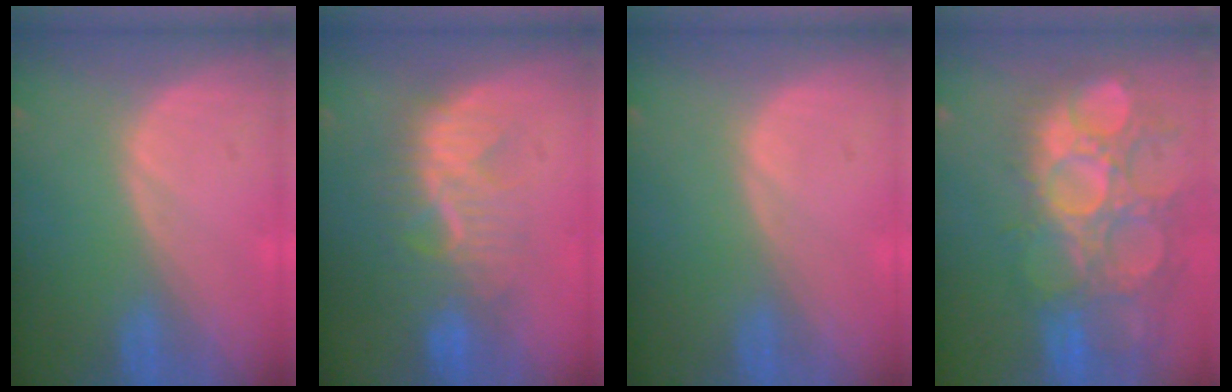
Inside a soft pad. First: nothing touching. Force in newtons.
{"total": 8.6, "press": 8.0, "slide": 2.9}
{"total": 0.0}
{"total": 14.2, "press": 12.7, "slide": 6.4}